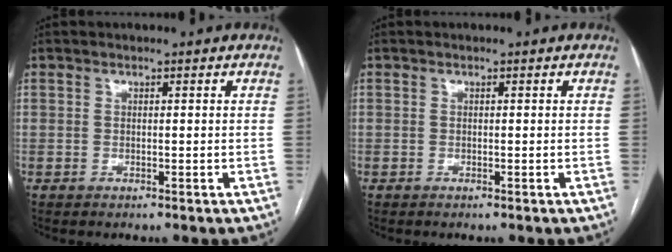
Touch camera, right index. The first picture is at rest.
{"total": 0.0}